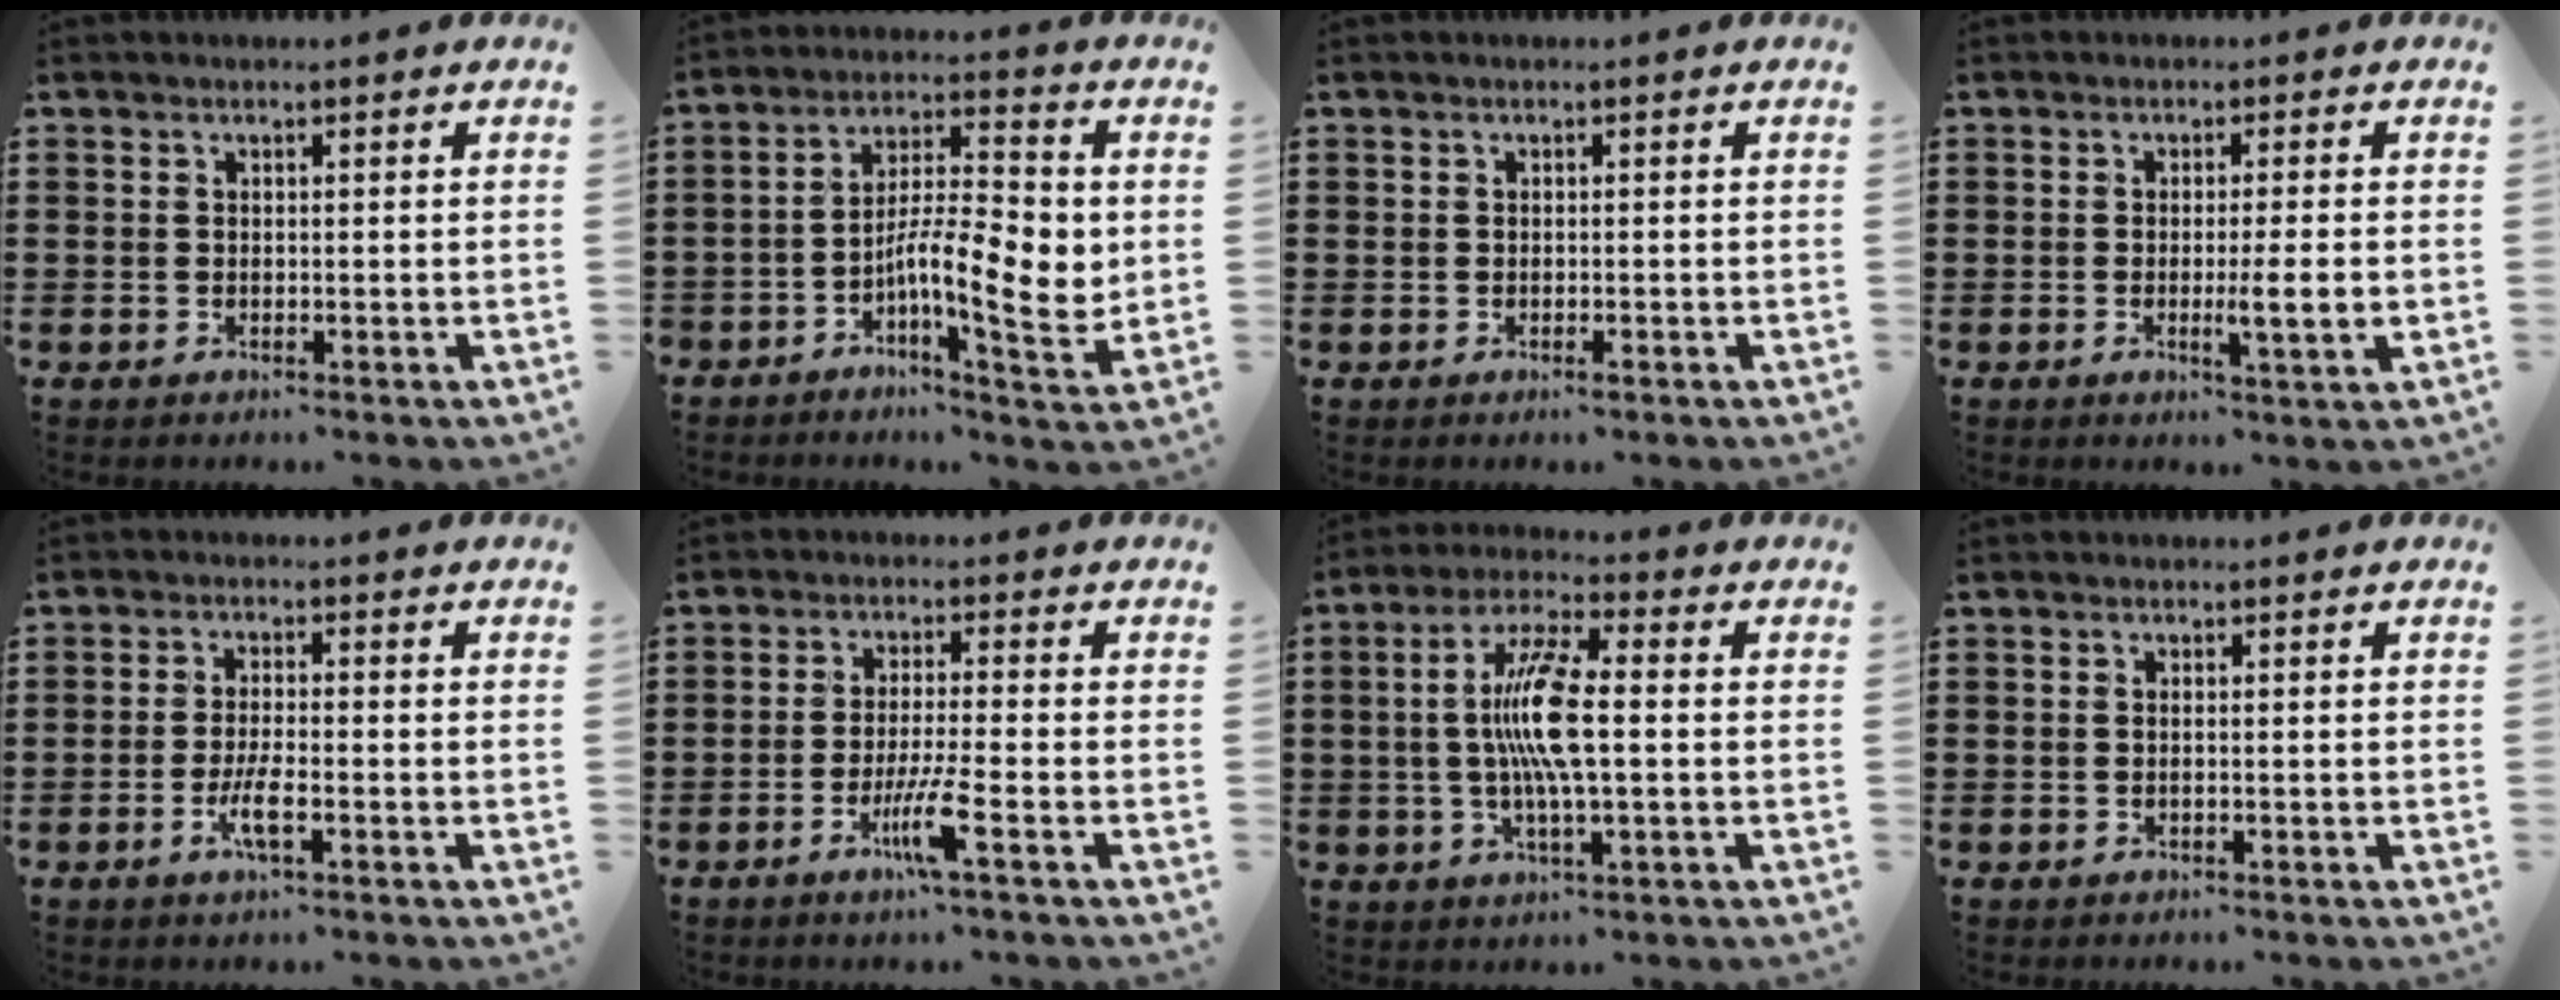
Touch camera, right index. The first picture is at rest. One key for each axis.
{"total": 10.0, "fx": -1.5, "fy": 3.1, "fz": 9.4, "tx": -0.161, "ty": 0.001, "tz": -0.027}
{"total": 0.6, "fx": -0.3, "fy": 0.1, "fz": 0.5, "tx": -0.012, "ty": -0.004, "tz": -0.004}
{"total": 4.6, "fx": -0.8, "fy": 0.0, "fz": 4.5, "tx": -0.075, "ty": -0.011, "tz": -0.013}
{"total": 3.9, "fx": -1.6, "fy": 0.7, "fz": 3.5, "tx": -0.071, "ty": -0.005, "tz": -0.032}
{"total": 5.9, "fx": -2.8, "fy": -0.1, "fz": 5.2, "tx": -0.106, "ty": -0.017, "tz": -0.054}
{"total": 9.5, "fx": -0.2, "fy": 1.6, "fz": 9.4, "tx": -0.194, "ty": -0.008, "tz": -0.013}
{"total": 0.6, "fx": -0.2, "fy": 0.0, "fz": 0.5, "tx": -0.009, "ty": -0.003, "tz": -0.003}